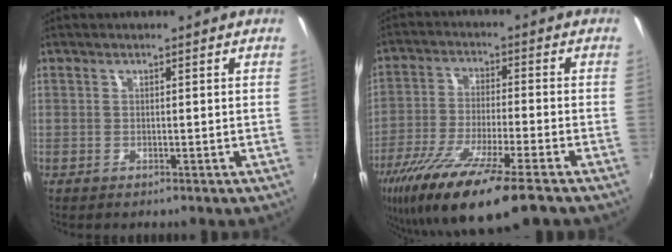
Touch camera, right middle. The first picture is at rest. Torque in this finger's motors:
{"motor_torque": [1.37, -0.77, 0.43, 0.21]}